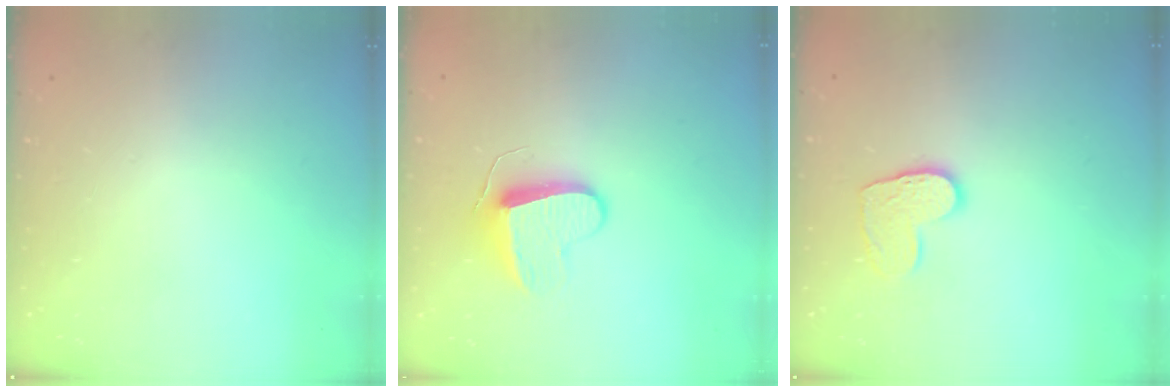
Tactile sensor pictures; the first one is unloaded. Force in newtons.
{"total": 9.1, "press": 9.0, "slide": 0.6}
{"total": 9.1, "press": 9.1, "slide": 0.2}